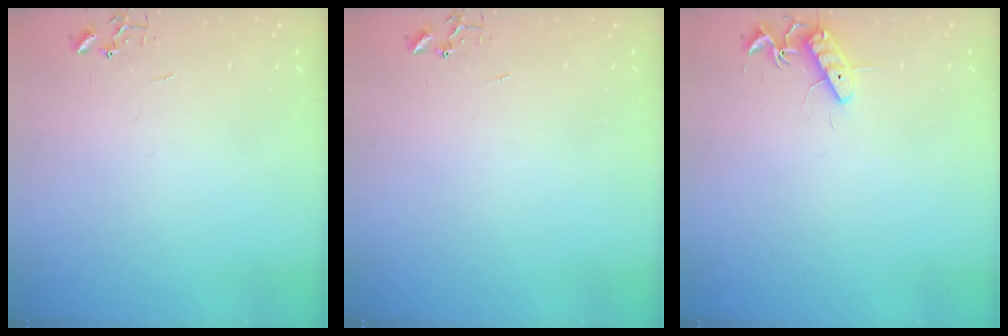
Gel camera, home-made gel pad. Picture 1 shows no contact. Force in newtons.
{"total": 0.0}
{"total": 11.5, "press": 11.5, "slide": 1.0}